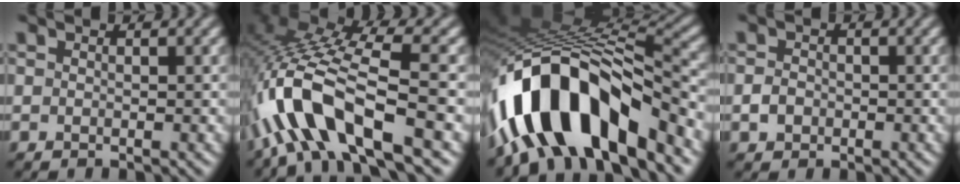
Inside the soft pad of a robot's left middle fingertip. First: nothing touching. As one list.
[{"total": 10.7, "force": [-4.5, 3.1, 9.2], "torque": [-0.191, 0.018, -0.089]}, {"total": 14.5, "force": [-6.8, 5.9, 11.4], "torque": [-0.185, 0.016, -0.115]}, {"total": 1.4, "force": [-0.9, 1.0, 0.4], "torque": [-0.004, -0.002, -0.018]}]